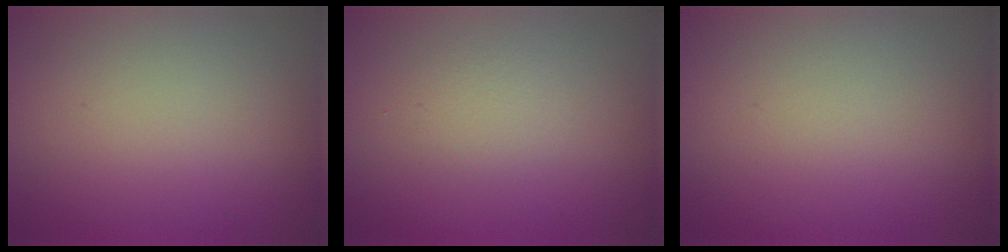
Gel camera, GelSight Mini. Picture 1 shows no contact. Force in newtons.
{"total": 1.3, "press": 1.3, "slide": 0.1}
{"total": 0.0}